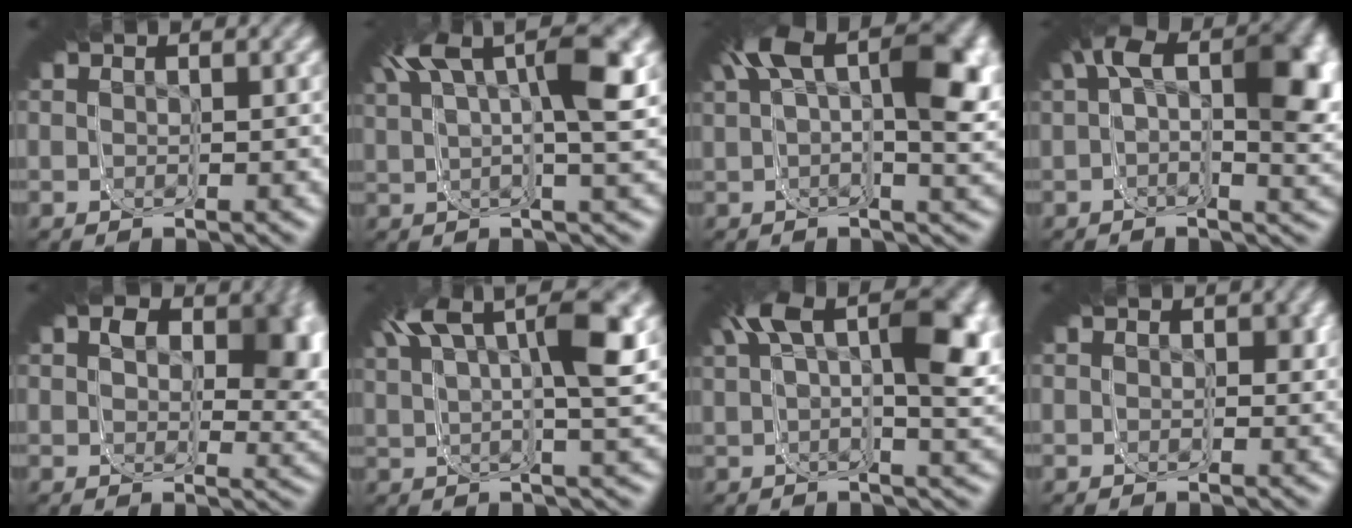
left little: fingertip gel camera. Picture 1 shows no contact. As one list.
[{"total": 9.2, "force": [3.0, 4.2, 7.6], "torque": [-0.122, 0.041, 0.027]}, {"total": 6.5, "force": [1.3, 2.6, 5.8], "torque": [-0.083, 0.023, 0.017]}, {"total": 6.4, "force": [-0.2, 2.7, 5.9], "torque": [-0.074, 0.011, -0.004]}, {"total": 10.1, "force": [1.8, 7.2, 6.9], "torque": [-0.091, 0.009, 0.016]}, {"total": 10.2, "force": [3.4, 4.8, 8.4], "torque": [-0.139, 0.041, 0.032]}, {"total": 7.1, "force": [1.8, 2.9, 6.2], "torque": [-0.094, 0.028, 0.021]}, {"total": 0.5, "force": [-0.1, 0.5, 0.1], "torque": [-0.002, -0.005, 0.001]}]